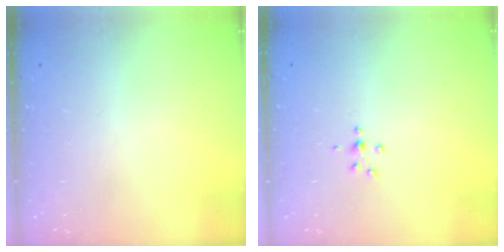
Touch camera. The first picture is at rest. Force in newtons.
{"total": 4.4, "press": 4.2, "slide": 1.4}